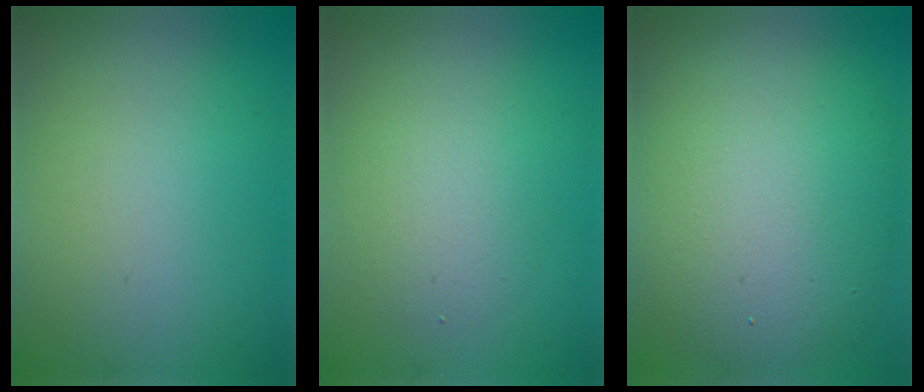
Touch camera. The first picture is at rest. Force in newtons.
{"total": 2.9, "press": 2.9, "slide": 0.2}
{"total": 11.3, "press": 11.3, "slide": 0.8}